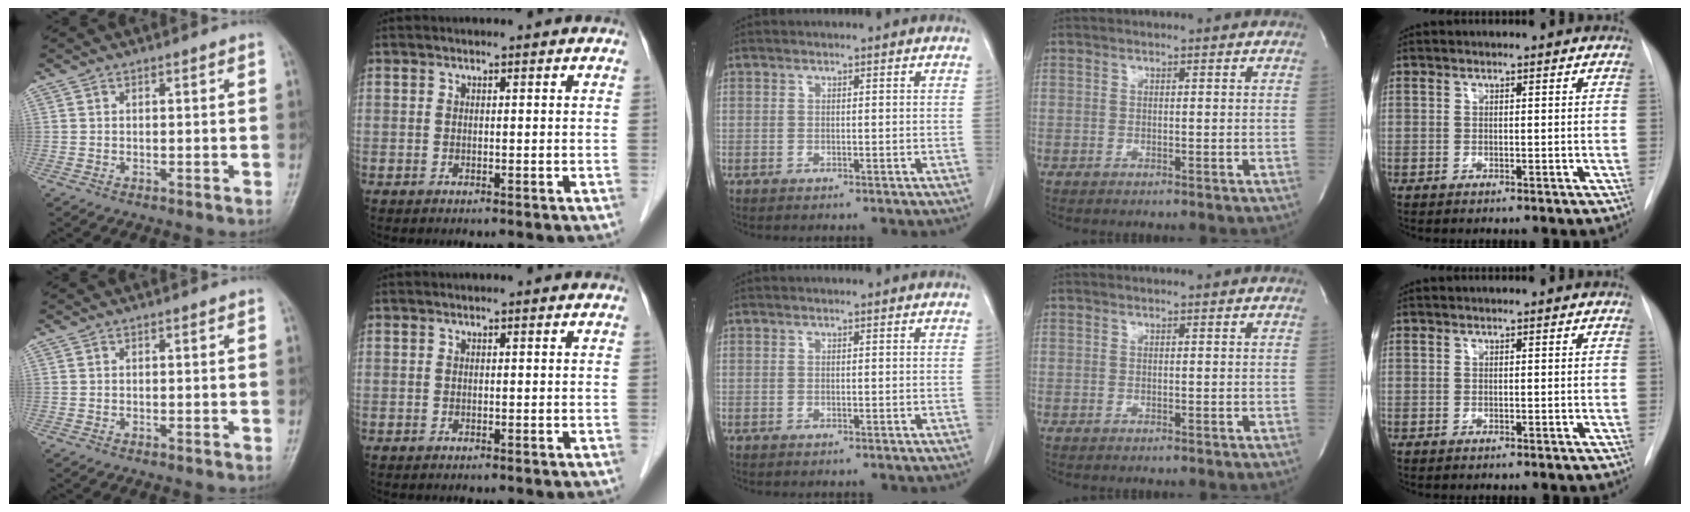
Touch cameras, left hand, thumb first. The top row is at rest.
{}